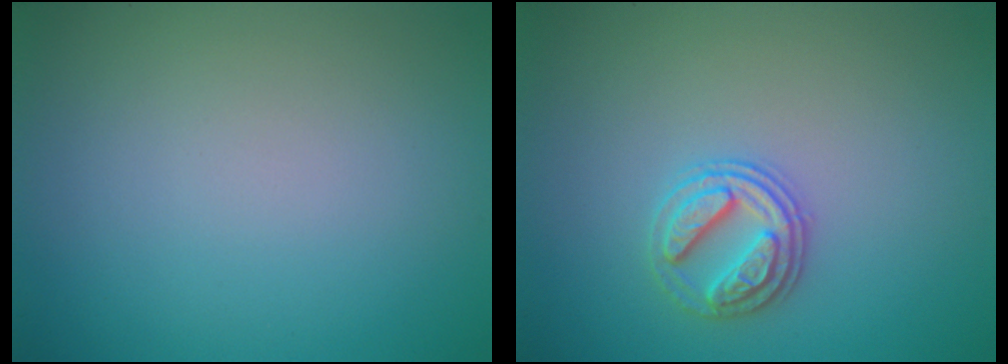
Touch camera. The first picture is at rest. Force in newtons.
{"total": 2.7, "press": 2.7, "slide": 0.7}